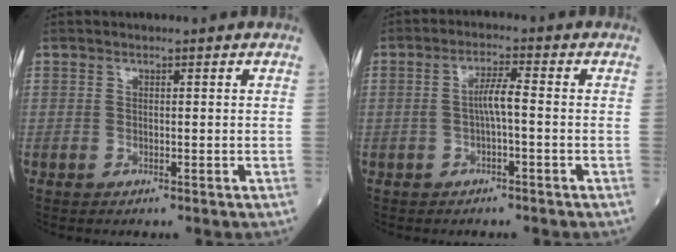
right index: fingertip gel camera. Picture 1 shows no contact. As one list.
[{"total": 3.6, "force": [-0.4, 0.4, 3.6], "torque": [-0.064, 0.010, -0.006]}]